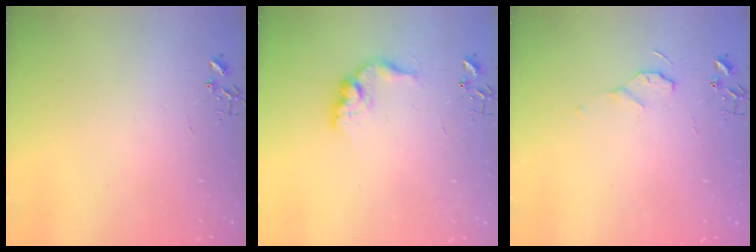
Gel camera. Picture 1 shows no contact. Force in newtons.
{"total": 12.4, "press": 12.4, "slide": 0.6}
{"total": 7.0, "press": 6.9, "slide": 0.8}